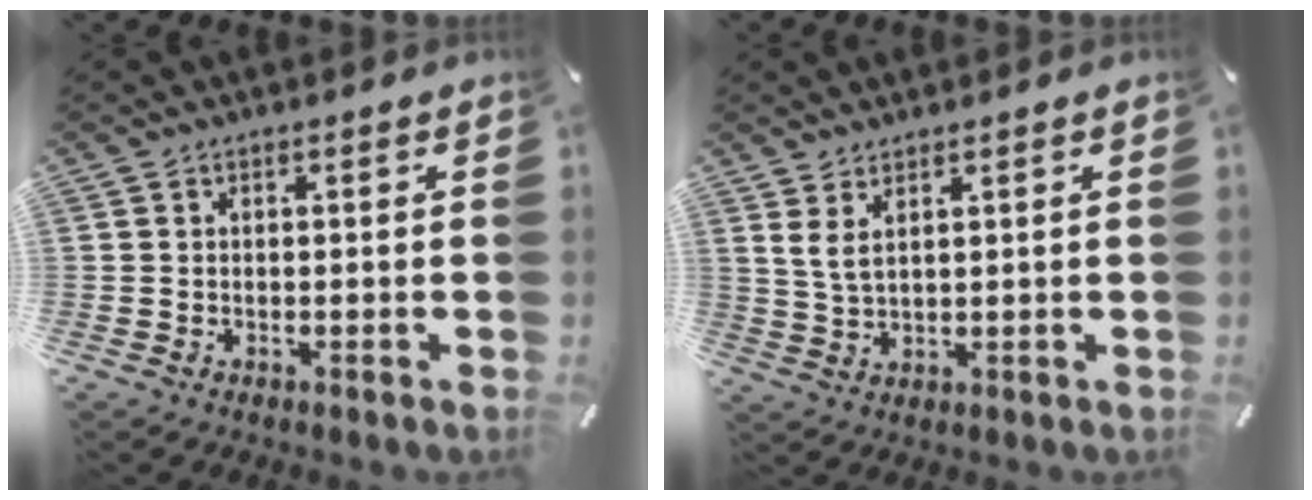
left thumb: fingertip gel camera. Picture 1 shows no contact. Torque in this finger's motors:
{"motor_torque": [-0.23, -0.22, 0.20, 0.12, 0.02]}